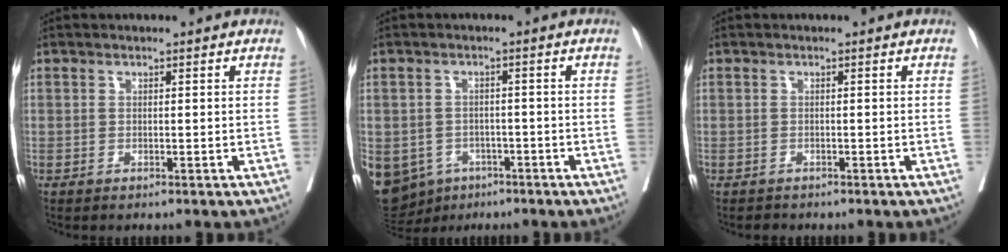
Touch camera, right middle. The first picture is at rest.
{"total": 15.8, "force": [-7.3, 12.8, 5.8], "torque": [-0.176, 0.001, -0.094]}
{"total": 0.9, "force": [-0.8, 0.4, -0.1], "torque": [-0.006, -0.001, -0.015]}